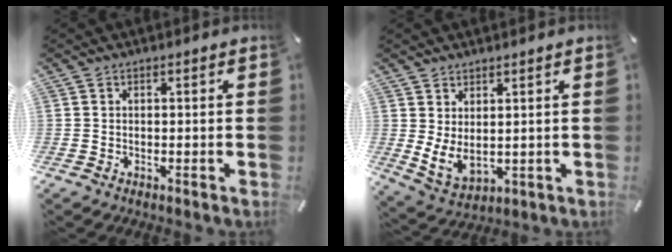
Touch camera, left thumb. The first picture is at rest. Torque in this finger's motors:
{"motor_torque": [1.71, 1.95, 0.94, -0.57, 0.38]}